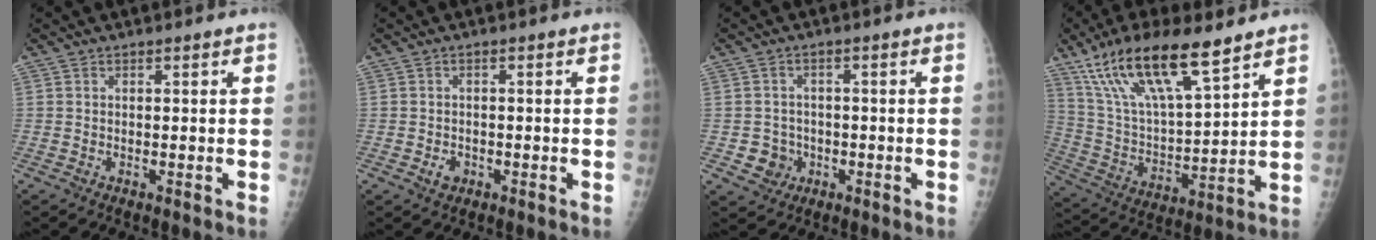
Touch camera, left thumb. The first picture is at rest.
{"total": 2.1, "force": [-0.8, 1.7, 0.9], "torque": [-0.007, 0.004, -0.009]}
{"total": 4.4, "force": [-1.2, 4.1, 0.9], "torque": [0.010, 0.010, -0.015]}
{"total": 19.9, "force": [13.0, 5.5, 14.0], "torque": [-0.248, -0.041, 0.251]}